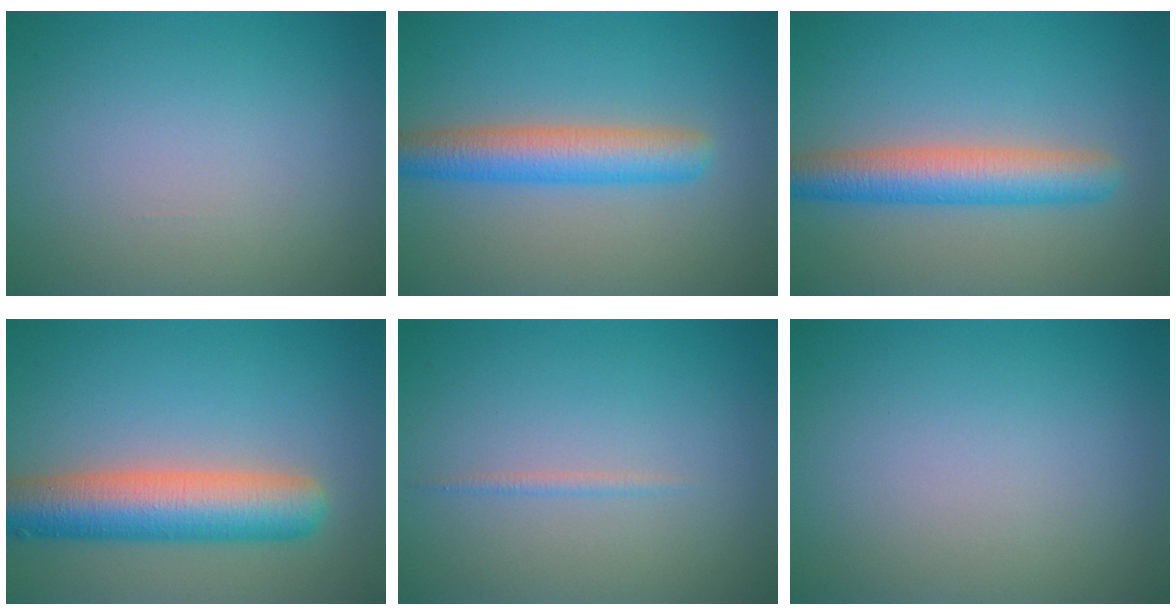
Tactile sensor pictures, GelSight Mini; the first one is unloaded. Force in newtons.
{"total": 4.8, "press": 4.8, "slide": 0.1}
{"total": 5.1, "press": 5.1, "slide": 0.1}
{"total": 7.8, "press": 7.8, "slide": 0.3}
{"total": 0.7, "press": 0.7, "slide": 0.1}
{"total": 0.0}